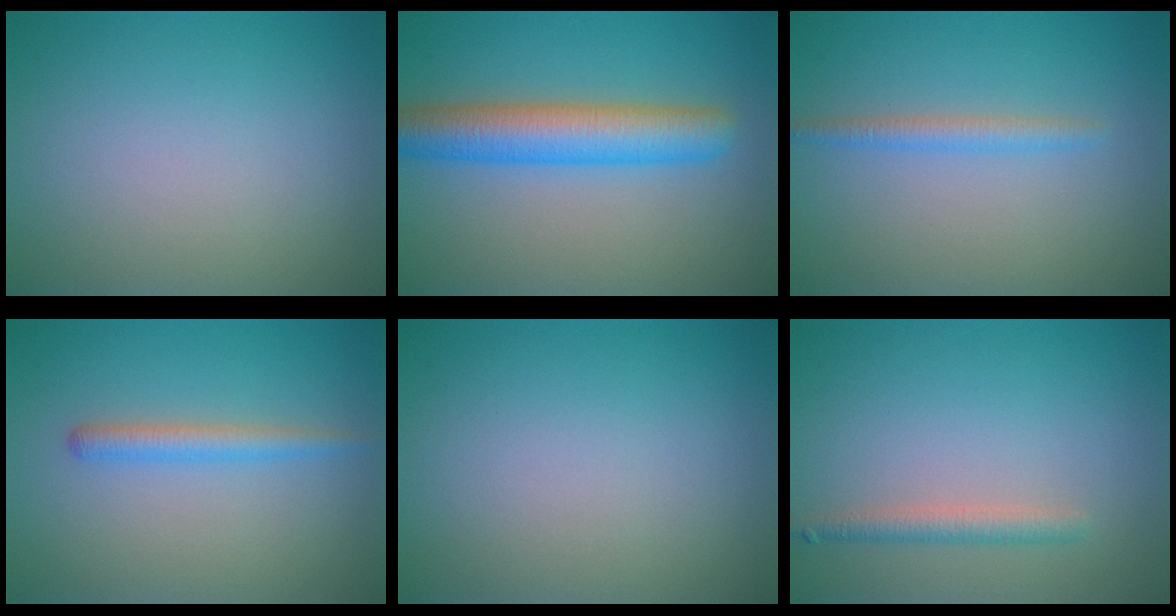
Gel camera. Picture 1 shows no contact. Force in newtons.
{"total": 6.2, "press": 6.2, "slide": 0.2}
{"total": 1.6, "press": 1.6, "slide": 0.0}
{"total": 1.9, "press": 1.9, "slide": 0.0}
{"total": 0.0}
{"total": 1.8, "press": 1.8, "slide": 0.1}